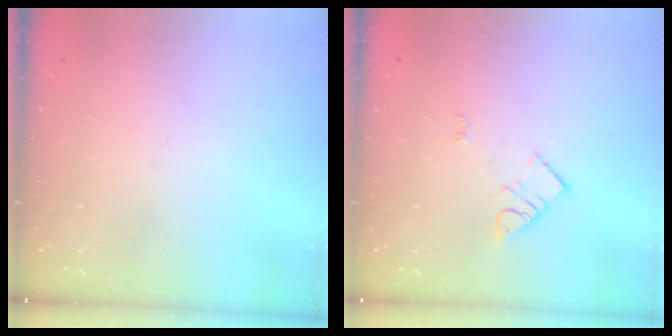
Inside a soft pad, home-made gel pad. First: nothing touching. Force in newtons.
{"total": 3.9, "press": 3.8, "slide": 0.4}